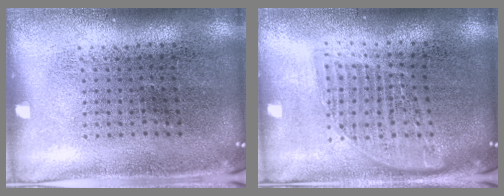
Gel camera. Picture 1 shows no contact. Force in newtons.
{"total": 1.6, "press": 1.4, "slide": 0.8}